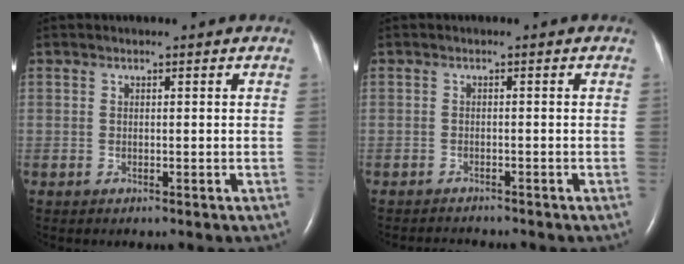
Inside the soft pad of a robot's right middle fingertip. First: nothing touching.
{"total": 3.0, "force": [-2.9, 0.2, 0.5], "torque": [-0.008, -0.011, -0.041]}